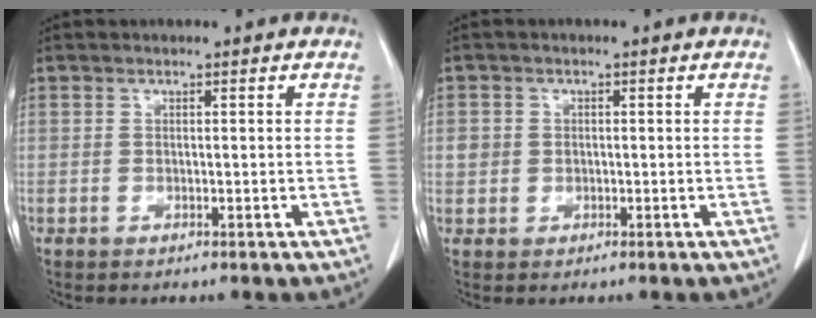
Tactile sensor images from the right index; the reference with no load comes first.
{"total": 2.4, "force": [0.2, 2.2, 0.7], "torque": [-0.006, 0.010, 0.009]}